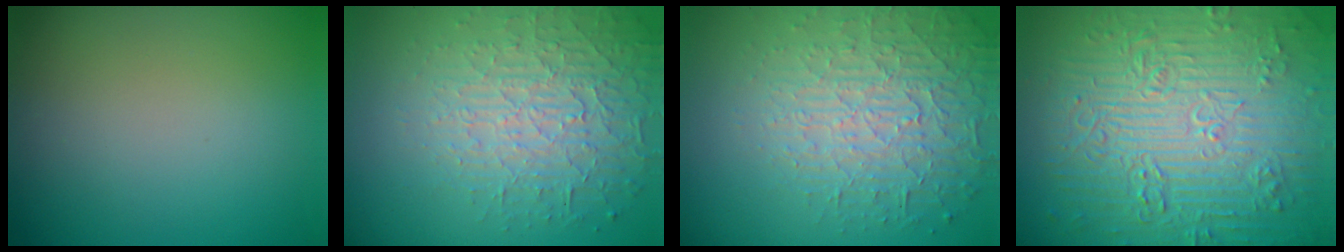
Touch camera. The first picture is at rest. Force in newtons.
{"total": 4.7, "press": 4.1, "slide": 2.2}
{"total": 5.5, "press": 4.5, "slide": 3.2}
{"total": 11.8, "press": 7.8, "slide": 8.8}